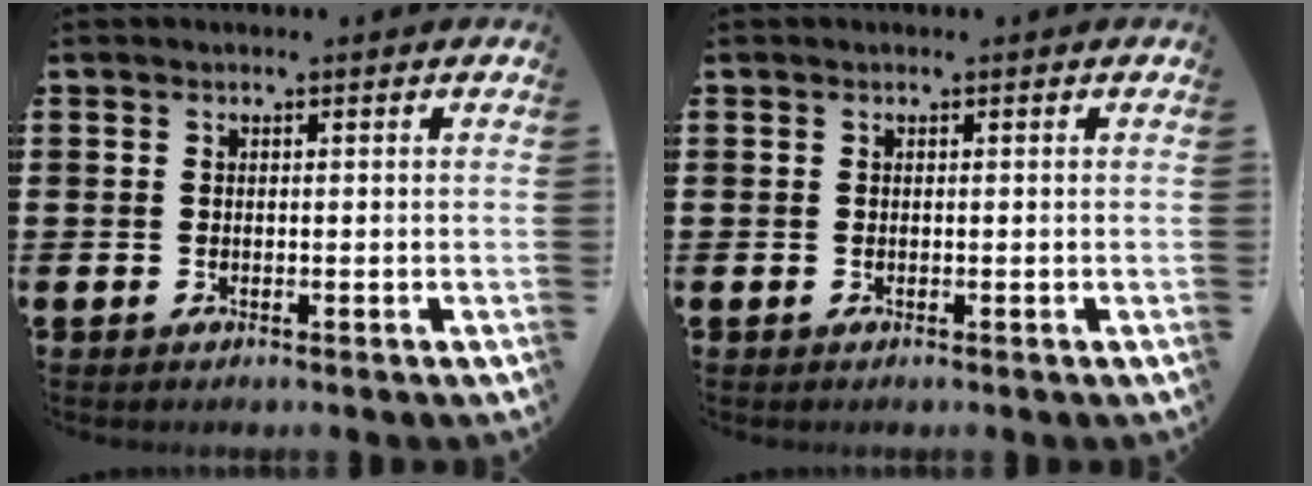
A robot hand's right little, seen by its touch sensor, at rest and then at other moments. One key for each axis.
{"total": 0.0}